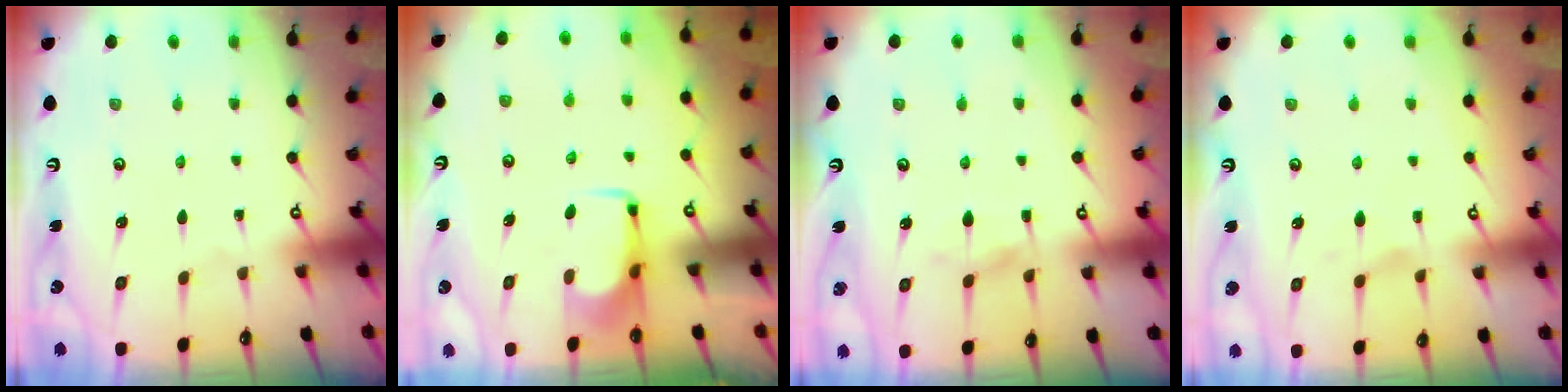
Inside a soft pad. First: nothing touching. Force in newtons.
{"total": 1.7, "press": 1.6, "slide": 0.5}
{"total": 6.0, "press": 6.0, "slide": 0.5}
{"total": 1.4, "press": 1.0, "slide": 0.9}